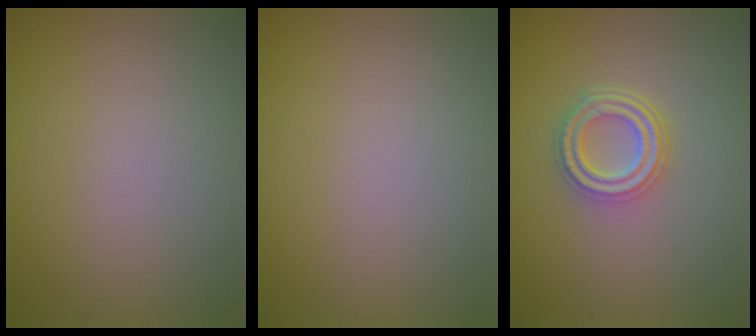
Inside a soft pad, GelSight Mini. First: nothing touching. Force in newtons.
{"total": 0.0}
{"total": 3.8, "press": 3.0, "slide": 2.3}